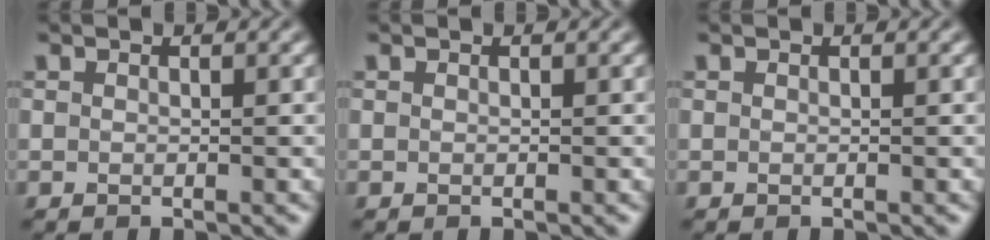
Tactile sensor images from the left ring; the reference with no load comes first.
{"total": 0.0}
{"total": 0.0}